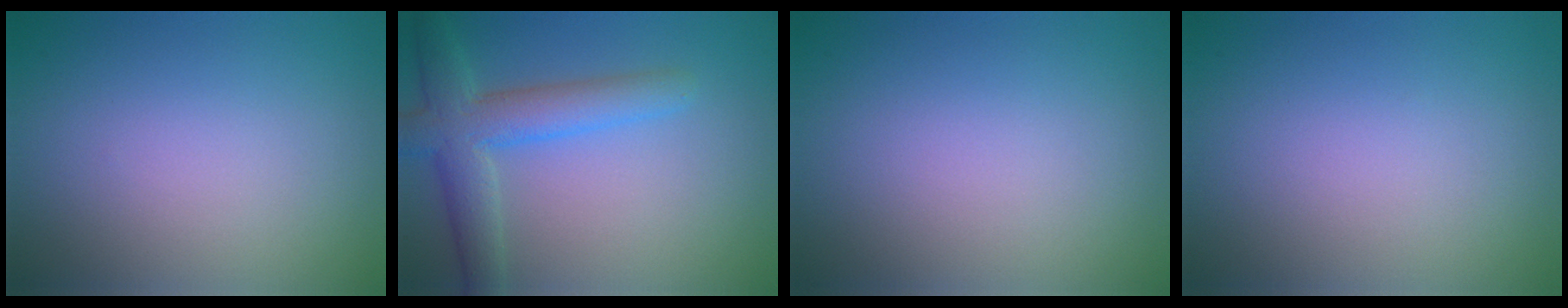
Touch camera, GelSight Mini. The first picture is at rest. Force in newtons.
{"total": 5.3, "press": 5.2, "slide": 0.3}
{"total": 0.0}
{"total": 0.0}